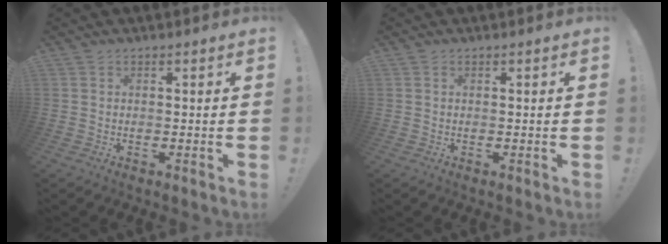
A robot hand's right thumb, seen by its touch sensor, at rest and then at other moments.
{"total": 0.0}